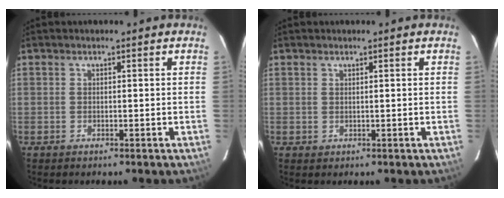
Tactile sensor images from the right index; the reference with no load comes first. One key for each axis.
{"total": 0.5, "fx": 0.4, "fy": 0.1, "fz": 0.3, "tx": -0.010, "ty": 0.004, "tz": 0.008}